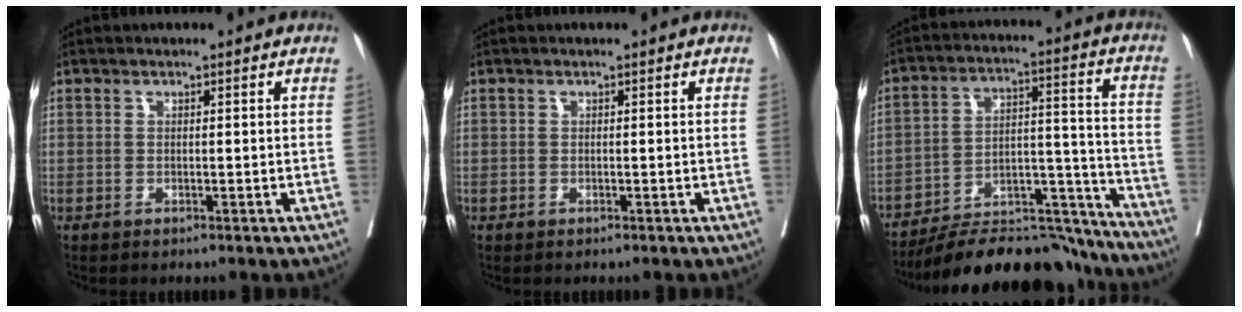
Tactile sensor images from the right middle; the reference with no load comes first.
{"total": 0.5, "force": [0.5, -0.3, 0.1], "torque": [-0.005, 0.000, 0.007]}
{"total": 23.0, "force": [-21.3, 4.5, 7.5], "torque": [-0.091, 0.029, -0.314]}